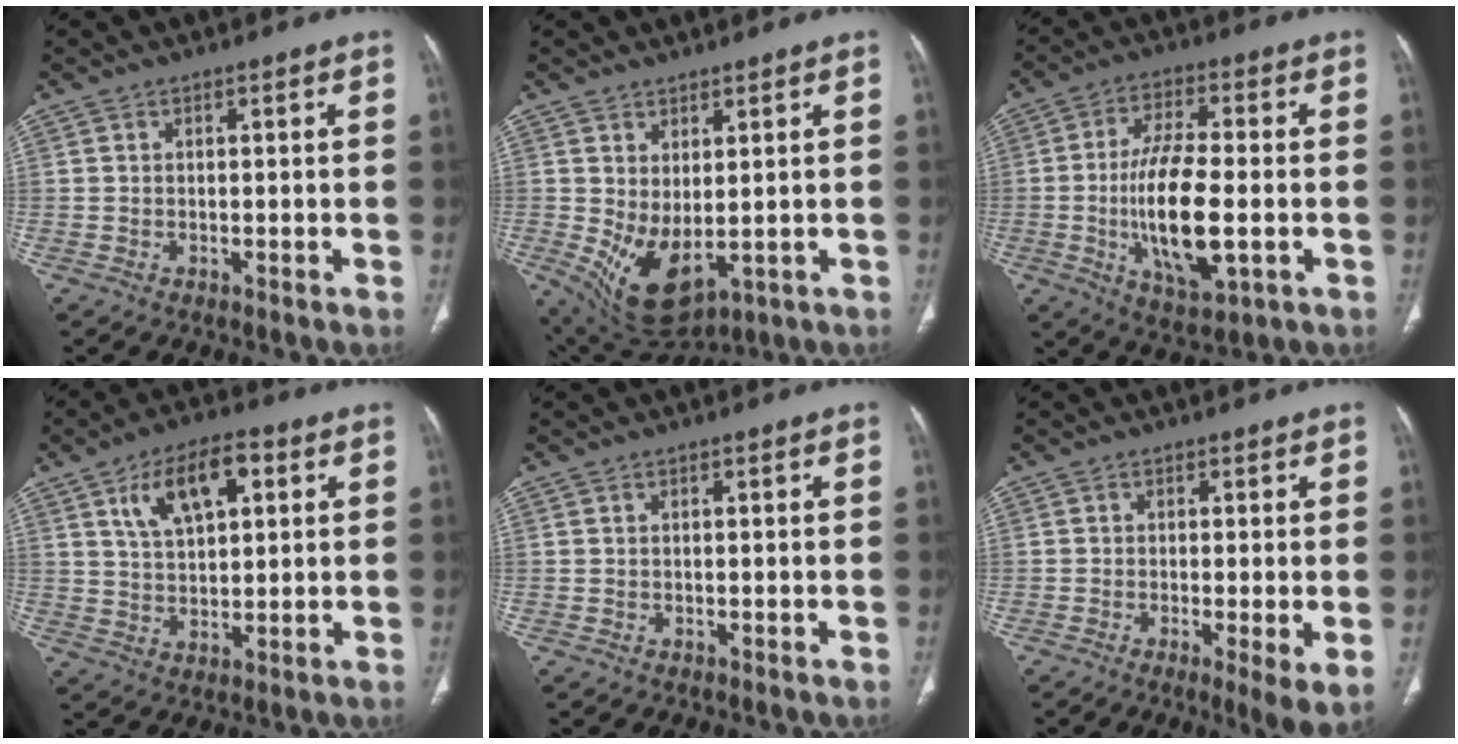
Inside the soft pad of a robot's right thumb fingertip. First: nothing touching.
{"total": 9.9, "force": [-0.7, 5.2, 8.4], "torque": [-0.144, -0.014, 0.019]}
{"total": 15.6, "force": [-2.7, 5.8, 14.2], "torque": [-0.260, -0.003, -0.043]}
{"total": 11.1, "force": [4.5, 5.5, 8.5], "torque": [-0.129, -0.003, 0.078]}
{"total": 0.0}
{"total": 5.2, "force": [-1.2, 0.8, 5.0], "torque": [-0.088, -0.019, -0.022]}